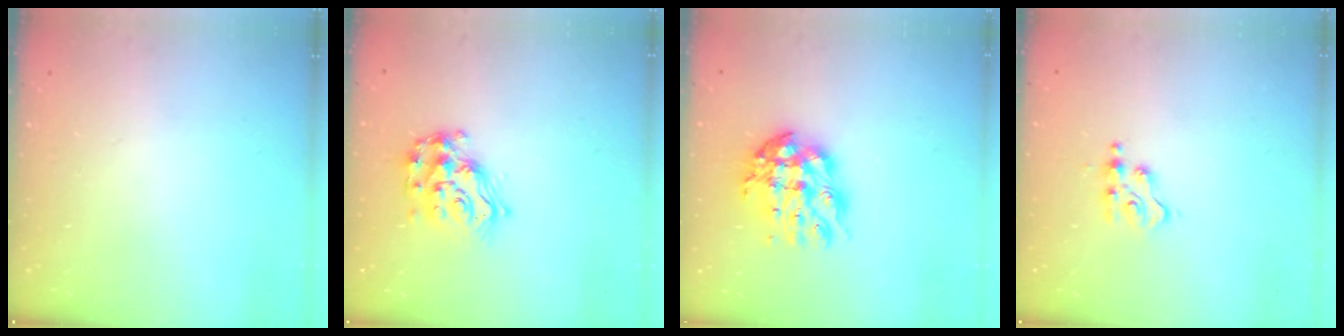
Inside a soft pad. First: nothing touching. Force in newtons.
{"total": 13.8, "press": 13.7, "slide": 0.9}
{"total": 12.7, "press": 12.6, "slide": 1.2}
{"total": 4.0, "press": 4.0, "slide": 0.3}